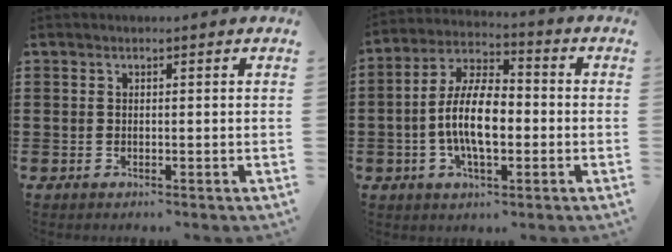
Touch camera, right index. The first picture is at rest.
{"total": 10.0, "force": [-1.8, 4.7, 8.7], "torque": [-0.194, 0.001, -0.038]}